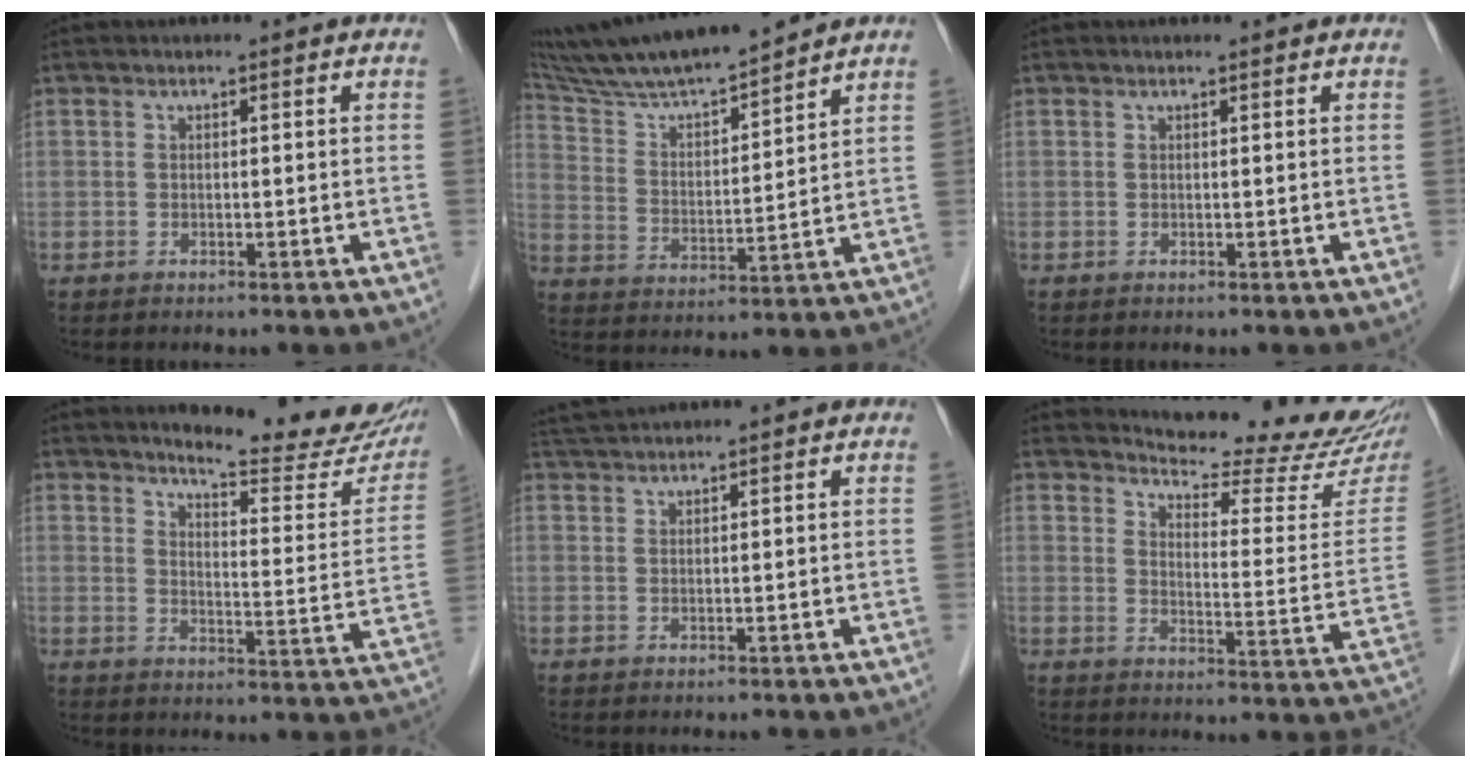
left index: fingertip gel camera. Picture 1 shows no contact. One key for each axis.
{"total": 15.0, "fx": 13.6, "fy": 0.5, "fz": 6.3, "tx": -0.120, "ty": 0.008, "tz": 0.243}
{"total": 0.7, "fx": 0.7, "fy": 0.0, "fz": 0.1, "tx": -0.006, "ty": 0.004, "tz": 0.011}
{"total": 17.5, "fx": 16.0, "fy": 2.6, "fz": 6.5, "tx": -0.072, "ty": -0.076, "tz": 0.185}
{"total": 3.3, "fx": 3.2, "fy": -0.5, "fz": 0.7, "tx": -0.015, "ty": 0.022, "tz": 0.065}
{"total": 18.5, "fx": 17.5, "fy": 1.3, "fz": 6.0, "tx": -0.085, "ty": -0.096, "tz": 0.209}